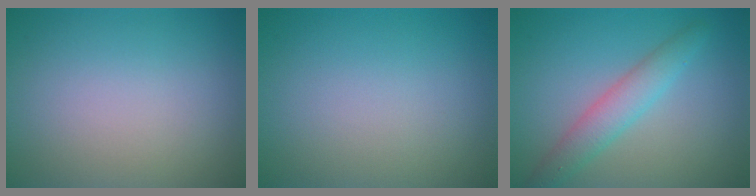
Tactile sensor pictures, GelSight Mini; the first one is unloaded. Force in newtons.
{"total": 0.0}
{"total": 3.2, "press": 3.2, "slide": 0.1}